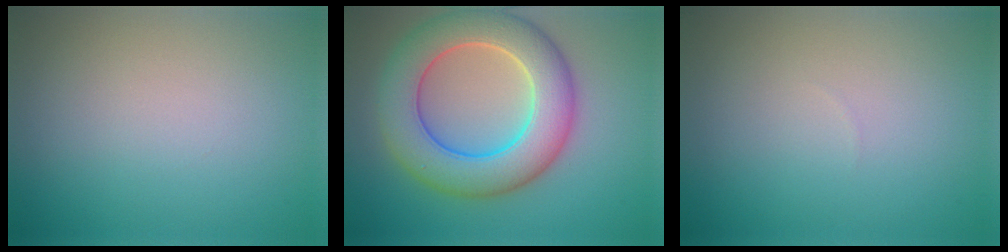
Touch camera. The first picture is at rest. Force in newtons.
{"total": 9.3, "press": 9.3, "slide": 0.5}
{"total": 0.0}